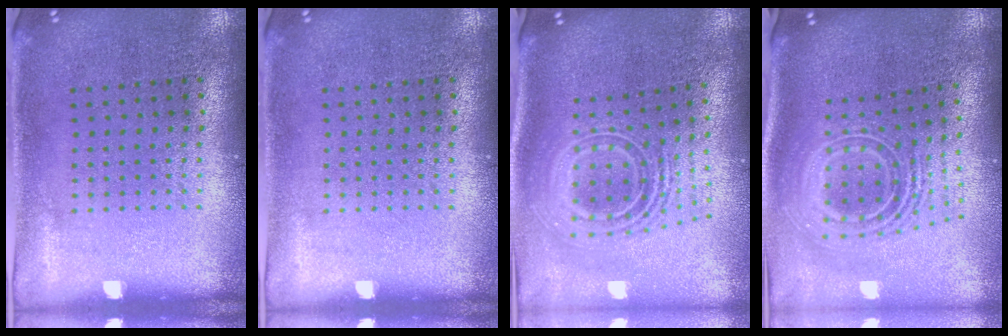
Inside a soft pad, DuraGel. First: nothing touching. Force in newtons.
{"total": 0.0}
{"total": 2.6, "press": 1.8, "slide": 1.9}
{"total": 2.6, "press": 1.8, "slide": 1.9}